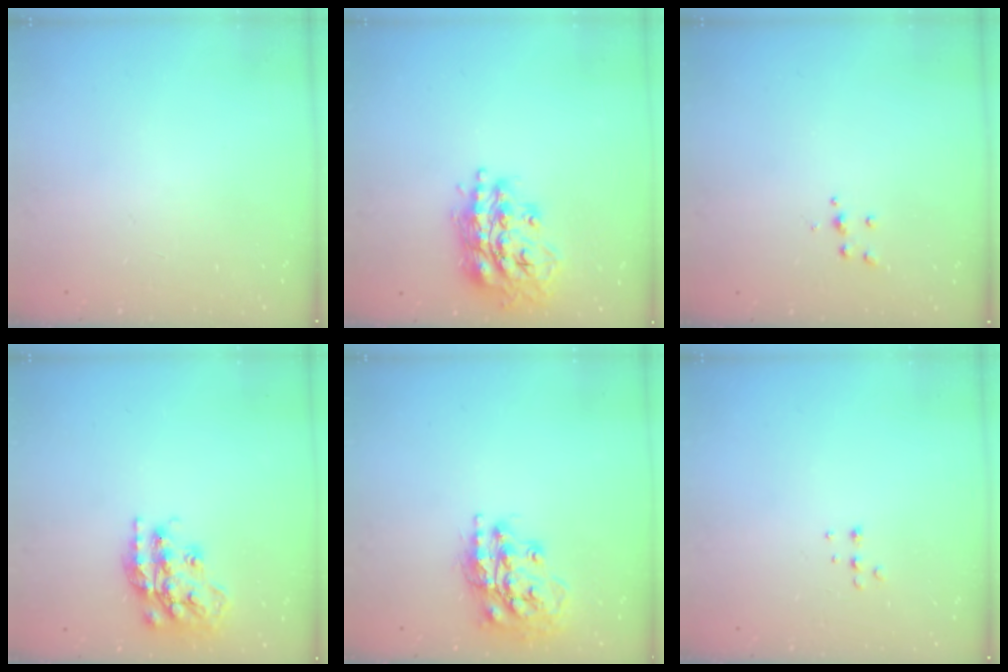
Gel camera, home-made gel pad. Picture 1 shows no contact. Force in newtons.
{"total": 17.1, "press": 17.0, "slide": 1.4}
{"total": 3.9, "press": 3.8, "slide": 0.4}
{"total": 17.8, "press": 17.7, "slide": 1.3}
{"total": 16.3, "press": 16.2, "slide": 1.1}
{"total": 4.5, "press": 4.4, "slide": 0.7}